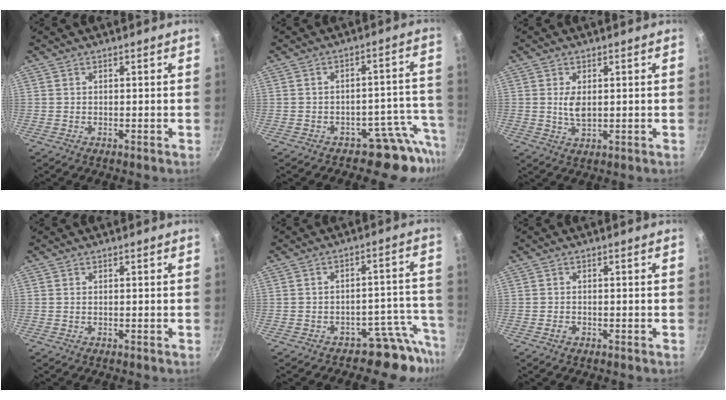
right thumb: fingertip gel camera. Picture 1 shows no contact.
{"total": 8.0, "force": [-6.1, 4.7, 2.4], "torque": [0.053, 0.070, -0.085]}
{"total": 3.0, "force": [0.4, 1.6, 2.5], "torque": [-0.045, -0.005, 0.011]}
{"total": 0.0}
{"total": 7.9, "force": [-6.7, 3.9, 1.6], "torque": [0.059, 0.084, -0.099]}
{"total": 1.2, "force": [-0.6, 0.8, 0.6], "torque": [-0.016, 0.004, -0.012]}